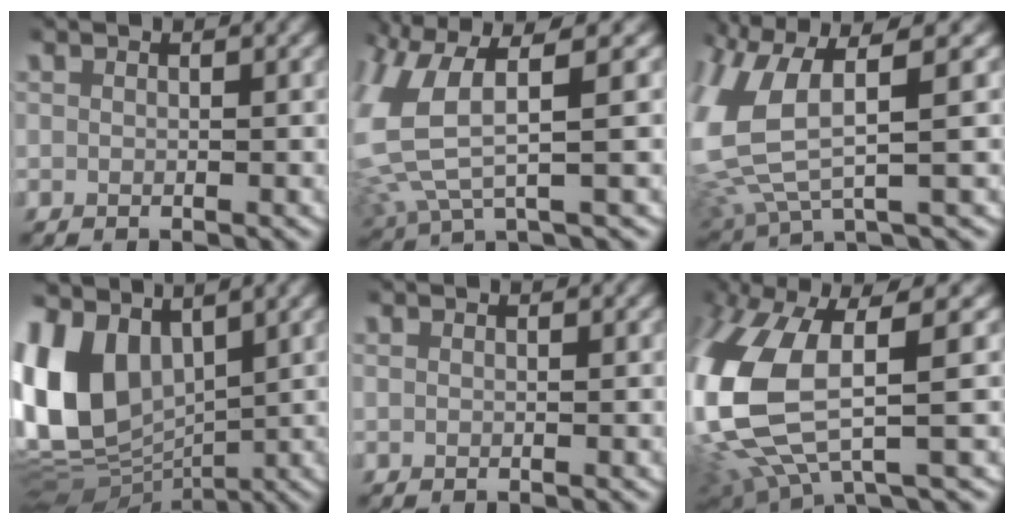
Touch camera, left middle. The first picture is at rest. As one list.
[{"total": 7.9, "force": [0.8, 5.3, 5.8], "torque": [-0.157, -0.002, 0.014]}, {"total": 9.4, "force": [0.9, 6.6, 6.7], "torque": [-0.176, -0.003, 0.017]}, {"total": 11.9, "force": [0.6, 9.3, 7.4], "torque": [-0.183, -0.025, 0.020]}, {"total": 0.0}, {"total": 12.3, "force": [-0.5, 8.2, 9.1], "torque": [-0.241, -0.023, 0.004]}]